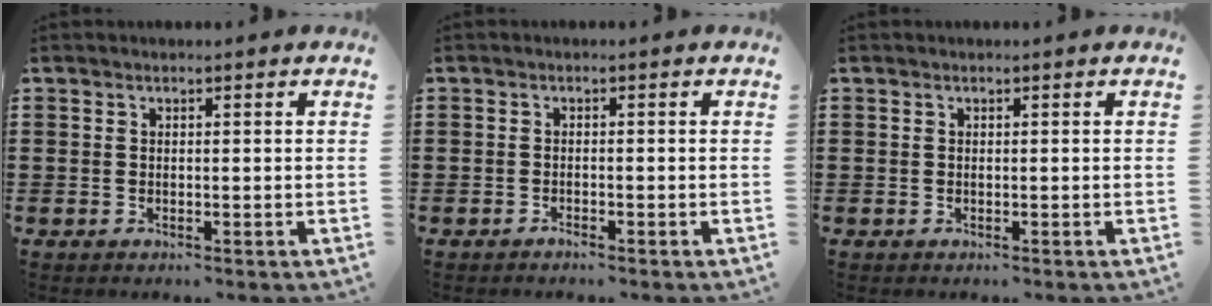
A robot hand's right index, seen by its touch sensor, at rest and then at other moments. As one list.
[{"total": 0.8, "force": [-0.7, 0.0, 0.2], "torque": [-0.004, -0.002, -0.014]}, {"total": 0.0}]